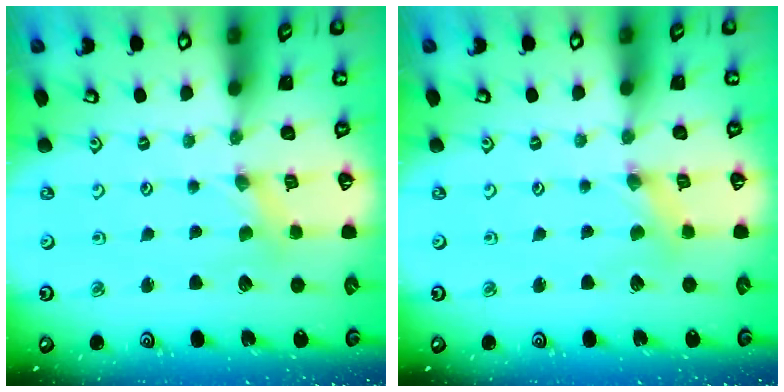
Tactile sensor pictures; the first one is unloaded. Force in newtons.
{"total": 0.9, "press": 0.9, "slide": 0.2}